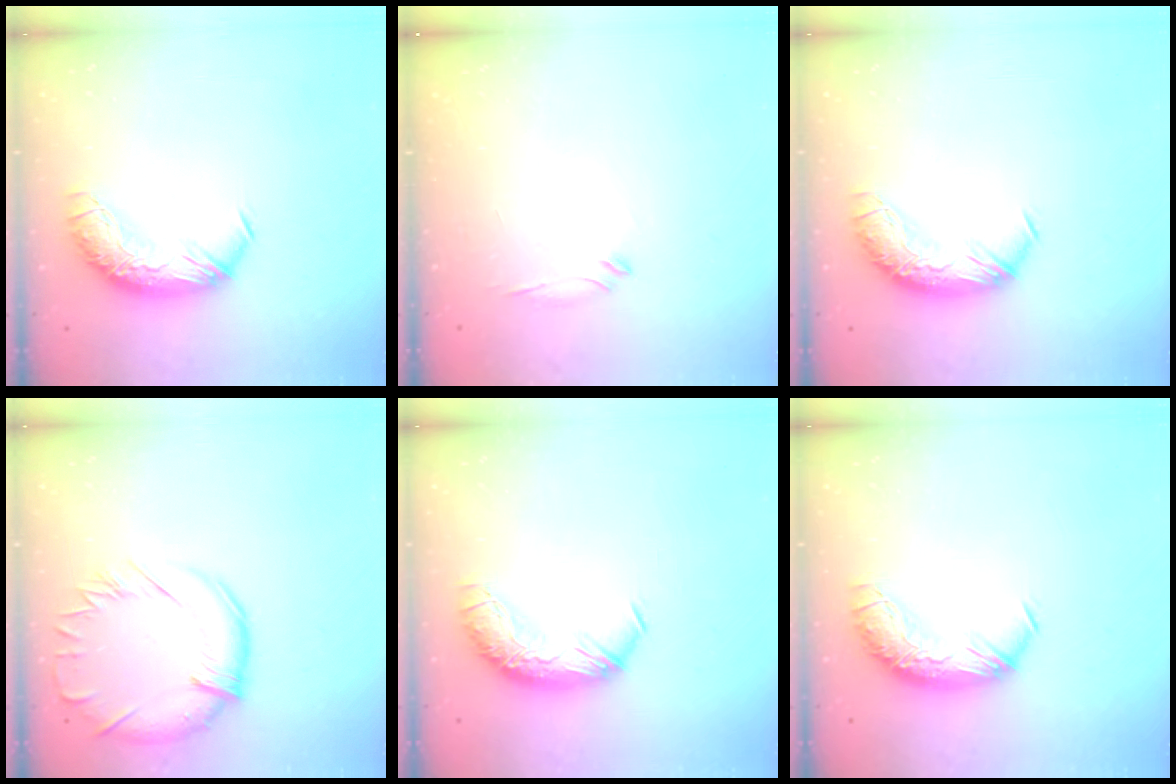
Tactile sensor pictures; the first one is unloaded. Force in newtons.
{"total": 6.2, "press": 6.1, "slide": 1.2}
{"total": 0.0}
{"total": 3.6, "press": 3.4, "slide": 1.1}
{"total": 0.0}
{"total": 0.0}